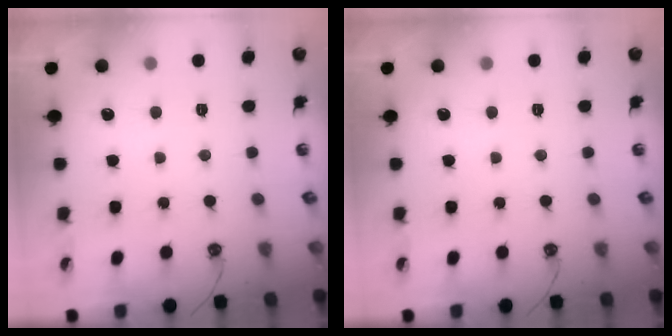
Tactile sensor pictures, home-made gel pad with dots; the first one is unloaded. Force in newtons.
{"total": 0.0}